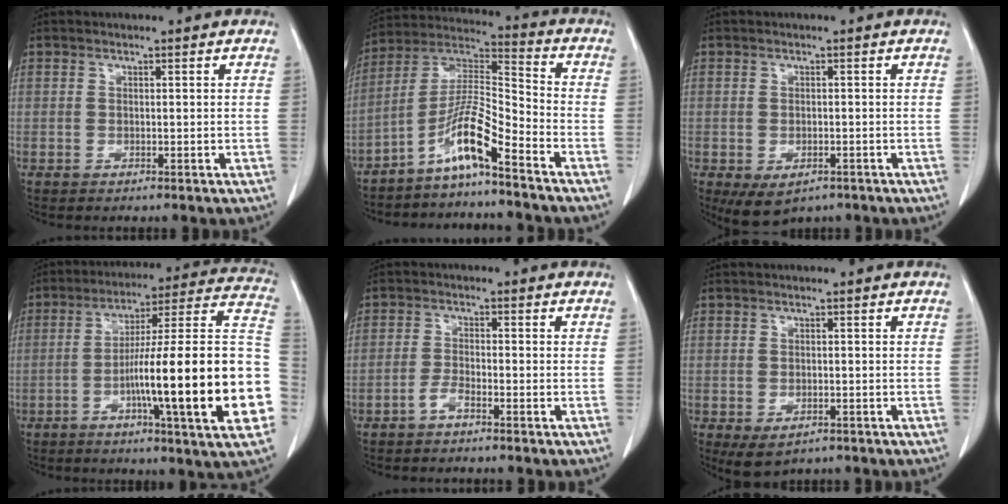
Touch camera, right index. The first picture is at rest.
{"total": 9.6, "force": [-6.4, 0.0, 7.1], "torque": [-0.146, 0.014, -0.125]}
{"total": 5.0, "force": [-2.8, 2.9, 2.9], "torque": [-0.051, -0.008, -0.034]}
{"total": 25.9, "force": [-5.8, 0.5, 25.2], "torque": [-0.283, 0.009, -0.094]}
{"total": 2.0, "force": [-1.6, 0.2, 1.3], "torque": [-0.028, 0.001, -0.033]}
{"total": 3.6, "force": [-1.9, 2.0, 2.3], "torque": [-0.042, -0.007, -0.018]}